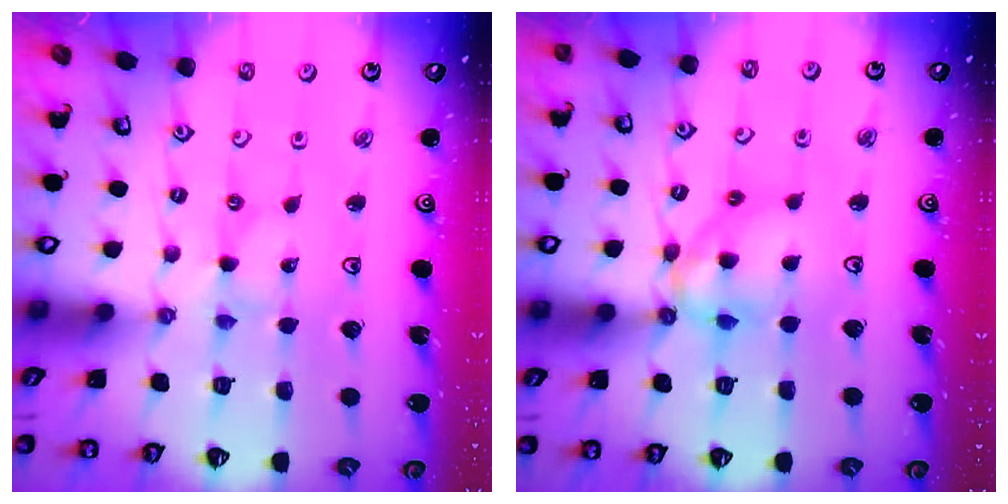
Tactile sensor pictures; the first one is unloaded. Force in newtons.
{"total": 12.1, "press": 12.0, "slide": 1.1}